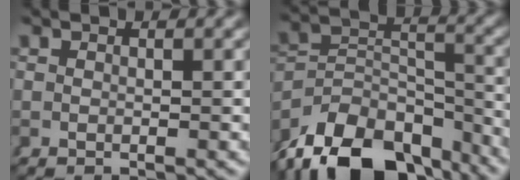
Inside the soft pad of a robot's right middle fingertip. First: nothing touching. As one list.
[{"total": 13.3, "force": [-8.0, 8.1, 6.8], "torque": [-0.117, -0.050, -0.108]}]